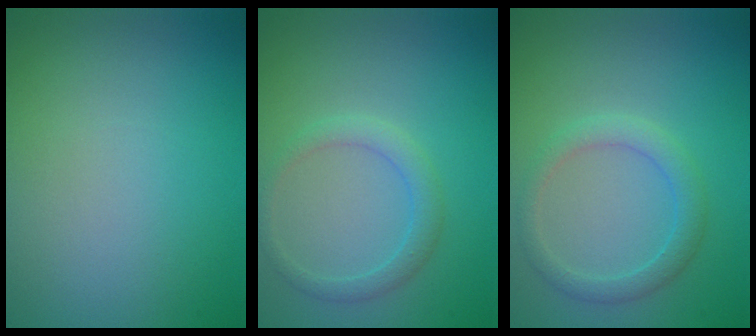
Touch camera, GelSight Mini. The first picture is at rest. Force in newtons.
{"total": 1.8, "press": 1.8, "slide": 0.0}
{"total": 2.3, "press": 2.2, "slide": 0.1}